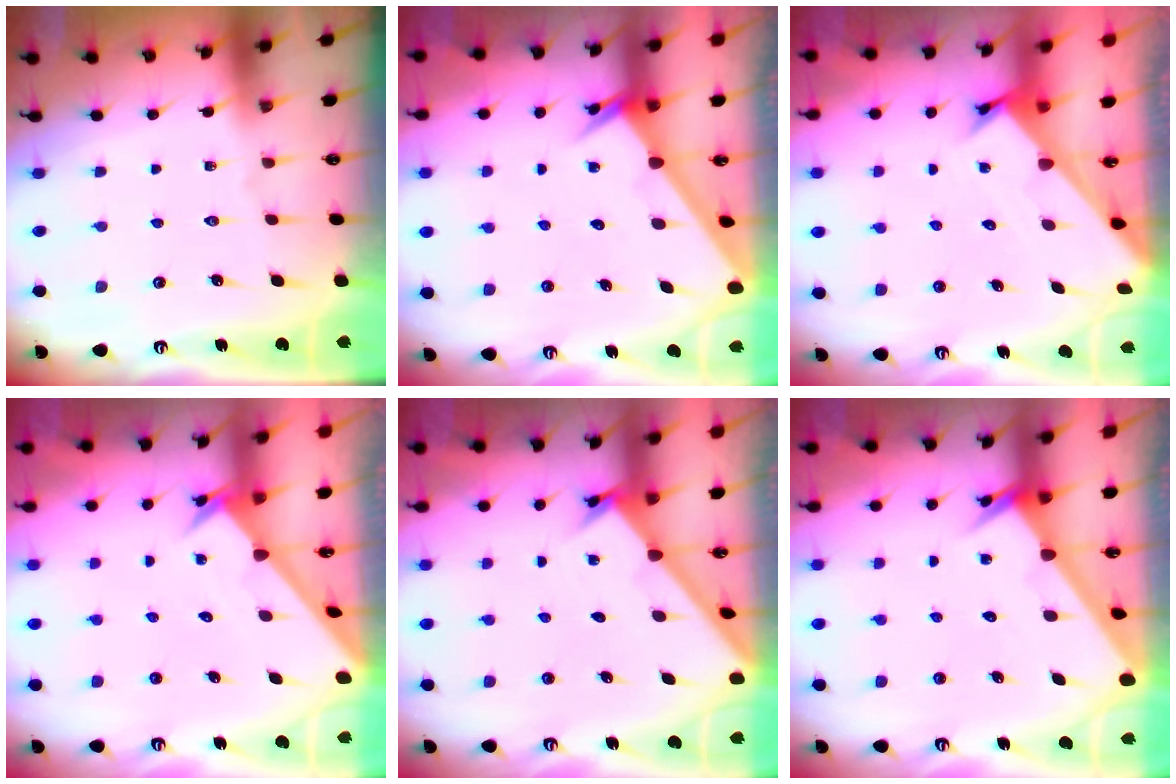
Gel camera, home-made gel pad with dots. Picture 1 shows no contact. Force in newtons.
{"total": 2.5, "press": 2.5, "slide": 0.2}
{"total": 2.6, "press": 2.6, "slide": 0.2}
{"total": 2.6, "press": 2.6, "slide": 0.2}
{"total": 1.8, "press": 1.8, "slide": 0.2}
{"total": 2.6, "press": 2.6, "slide": 0.2}